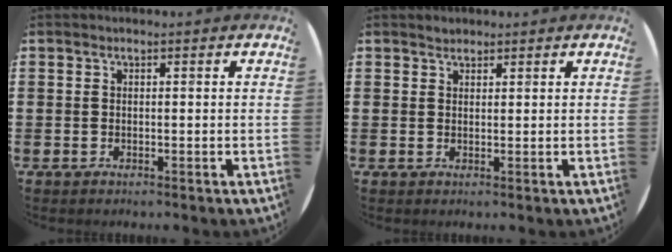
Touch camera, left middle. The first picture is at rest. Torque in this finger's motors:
{"motor_torque": [0.13, -0.09, 0.01, 0.00]}